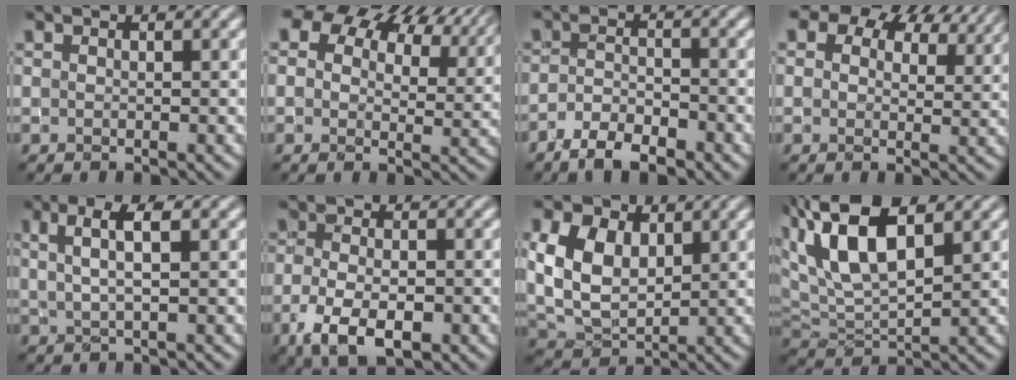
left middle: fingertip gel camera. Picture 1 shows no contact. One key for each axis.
{"total": 12.6, "fx": 8.0, "fy": 7.3, "fz": 6.3, "tx": -0.107, "ty": 0.031, "tz": 0.117}
{"total": 4.0, "fx": -3.1, "fy": 1.3, "fz": 2.2, "tx": -0.037, "ty": 0.002, "tz": -0.058}
{"total": 10.8, "fx": 7.2, "fy": 6.2, "fz": 5.1, "tx": -0.095, "ty": 0.017, "tz": 0.102}
{"total": 3.6, "fx": 1.5, "fy": 1.0, "fz": 3.1, "tx": -0.055, "ty": 0.006, "tz": 0.027}
{"total": 5.8, "fx": -2.6, "fy": 2.8, "fz": 4.3, "tx": -0.088, "ty": -0.011, "tz": -0.045}
{"total": 7.2, "fx": 2.1, "fy": 4.9, "fz": 4.8, "tx": -0.119, "ty": 0.010, "tz": 0.039}
{"total": 8.8, "fx": 4.1, "fy": 3.9, "fz": 6.7, "tx": -0.138, "ty": 0.022, "tz": 0.069}